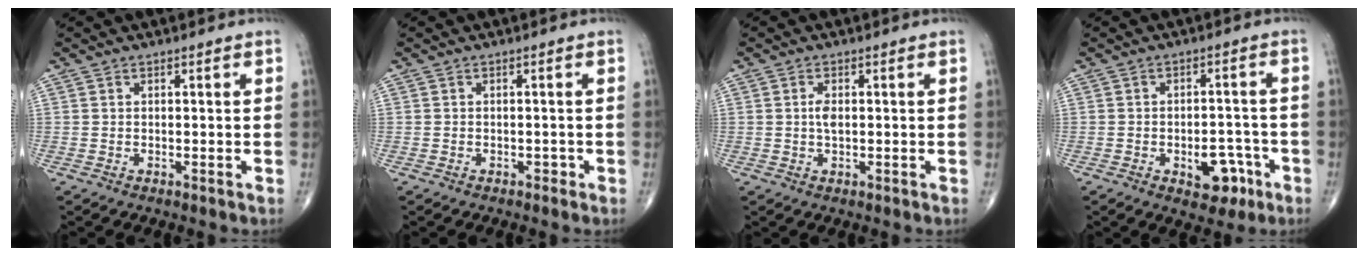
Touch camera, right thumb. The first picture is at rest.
{"total": 0.8, "force": [-0.5, 0.6, 0.2], "torque": [-0.001, 0.002, -0.011]}
{"total": 2.2, "force": [0.2, 1.2, 1.9], "torque": [-0.037, 0.000, 0.002]}
{"total": 7.6, "force": [-3.3, 4.4, 5.2], "torque": [-0.044, 0.028, -0.038]}